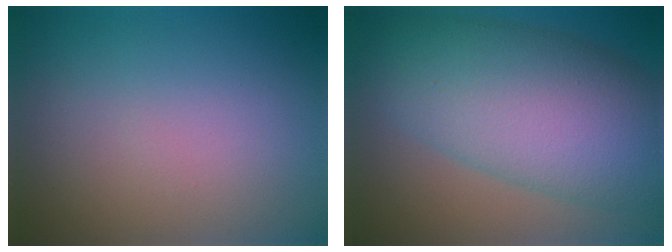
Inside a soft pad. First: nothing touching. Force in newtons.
{"total": 11.5, "press": 11.4, "slide": 0.1}